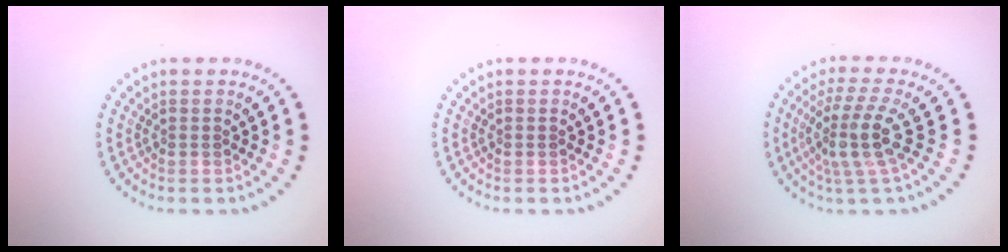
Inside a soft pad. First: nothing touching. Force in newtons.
{"total": 0.0}
{"total": 4.0, "press": 3.0, "slide": 2.6}